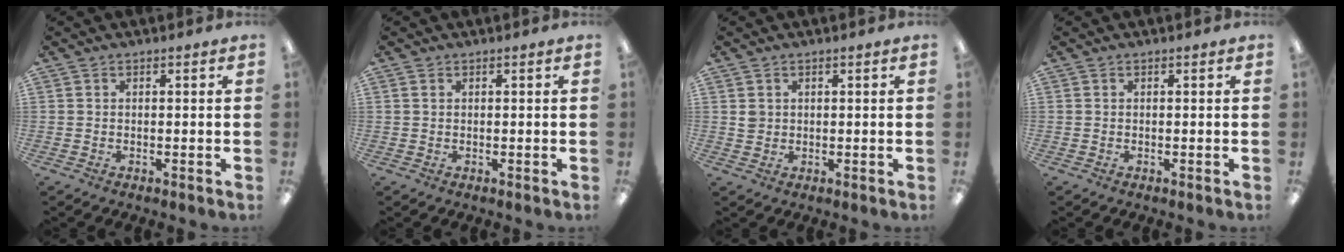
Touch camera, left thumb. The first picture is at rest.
{"total": 0.9, "force": [0.4, 0.6, 0.5], "torque": [-0.011, 0.003, 0.007]}
{"total": 2.1, "force": [0.8, 1.9, 0.4], "torque": [-0.011, 0.003, 0.015]}
{"total": 0.0}